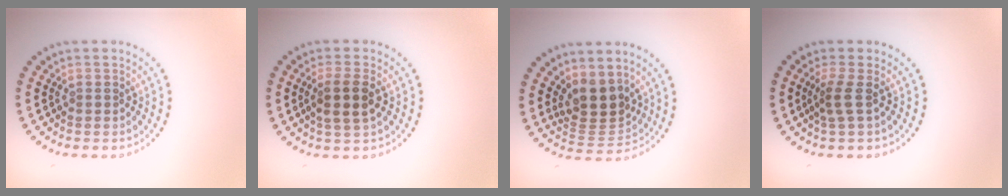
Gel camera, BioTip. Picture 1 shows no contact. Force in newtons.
{"total": 2.9, "press": 2.6, "slide": 1.3}
{"total": 3.9, "press": 3.3, "slide": 2.1}
{"total": 1.7, "press": 1.1, "slide": 1.3}